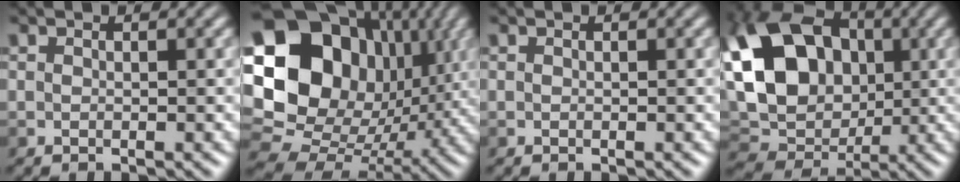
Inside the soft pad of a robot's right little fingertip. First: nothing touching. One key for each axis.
{"total": 21.7, "fx": 5.5, "fy": 17.7, "fz": 11.2, "tx": -0.229, "ty": 0.037, "tz": 0.097}
{"total": 0.0}
{"total": 14.3, "fx": 2.5, "fy": 10.5, "fz": 9.4, "tx": -0.184, "ty": 0.028, "tz": 0.047}